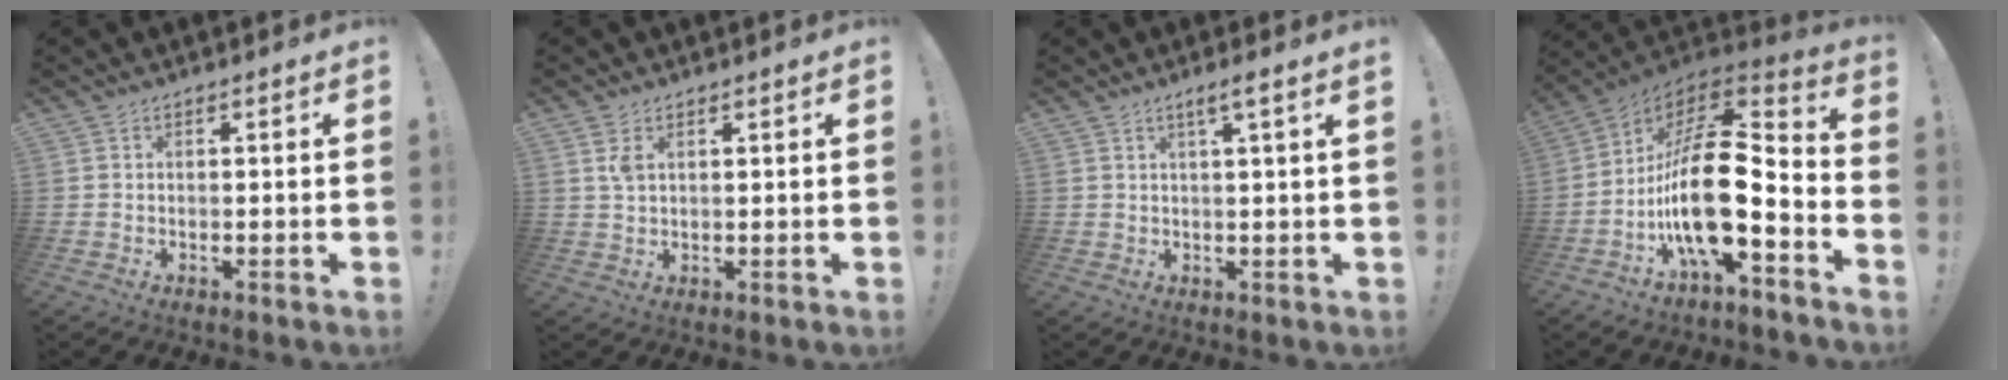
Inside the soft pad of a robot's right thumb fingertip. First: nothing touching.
{"total": 2.9, "force": [1.4, 1.5, 2.0], "torque": [-0.032, -0.003, 0.022]}
{"total": 3.2, "force": [1.6, -0.6, 2.7], "torque": [-0.053, 0.000, 0.023]}
{"total": 19.9, "force": [-4.0, 7.3, 18.1], "torque": [-0.337, 0.009, -0.070]}